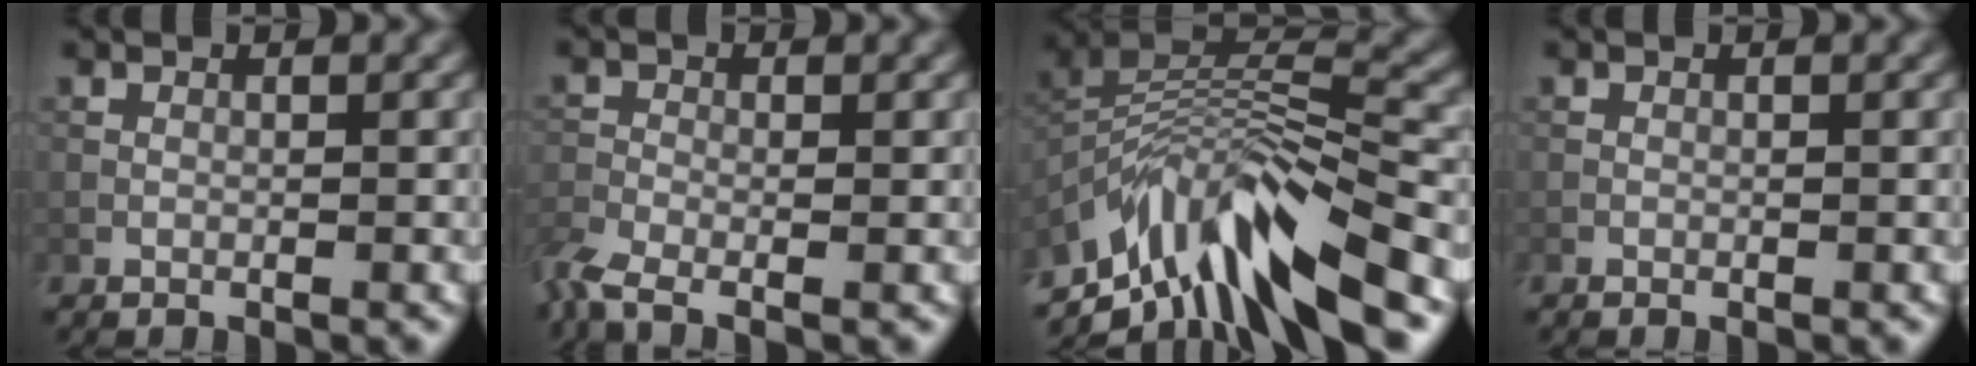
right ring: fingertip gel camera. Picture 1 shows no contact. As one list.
[{"total": 3.9, "force": [-2.7, 1.3, 2.5], "torque": [-0.061, -0.012, -0.069]}, {"total": 10.5, "force": [-6.7, 3.3, 7.4], "torque": [-0.134, 0.011, -0.125]}, {"total": 0.0}]